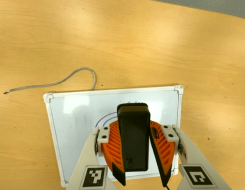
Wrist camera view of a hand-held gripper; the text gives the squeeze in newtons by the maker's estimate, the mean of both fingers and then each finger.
{"total": 9.0, "left": 8.3, "right": 9.6}